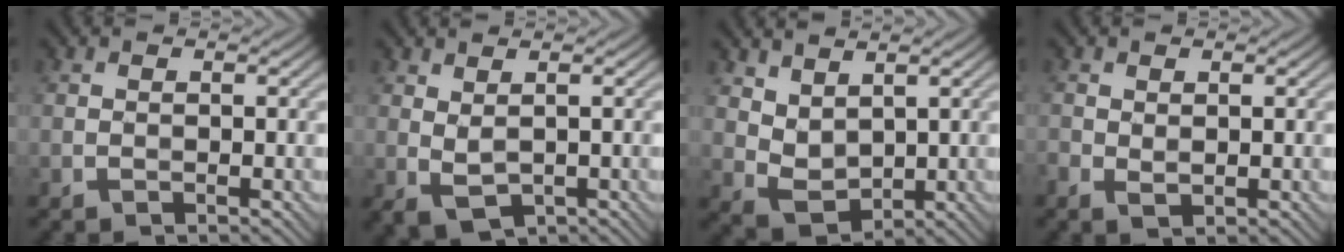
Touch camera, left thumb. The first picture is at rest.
{"total": 2.3, "force": [0.9, 0.9, 1.9], "torque": [-0.047, -0.002, 0.021]}
{"total": 4.9, "force": [2.6, 2.9, 3.0], "torque": [-0.074, -0.007, 0.059]}
{"total": 1.6, "force": [0.0, 0.9, 1.3], "torque": [-0.033, -0.005, 0.003]}